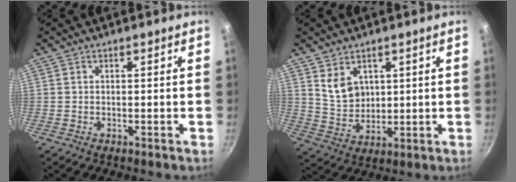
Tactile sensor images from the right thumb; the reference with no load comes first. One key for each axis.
{"total": 6.5, "fx": 2.9, "fy": 4.7, "fz": 3.5, "tx": -0.044, "ty": -0.026, "tz": 0.066}